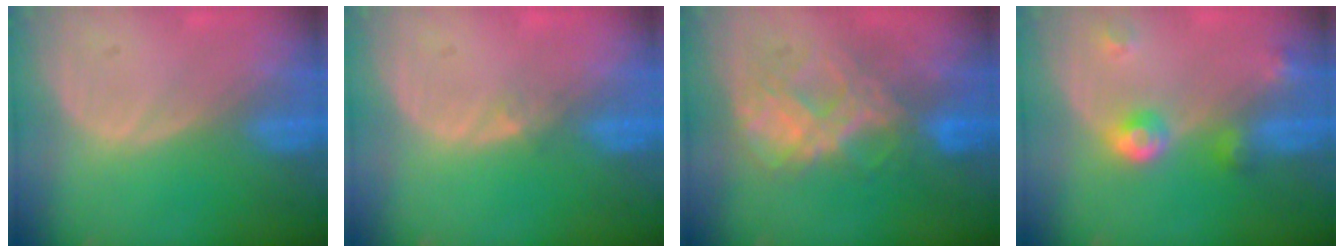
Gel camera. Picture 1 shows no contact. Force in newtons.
{"total": 0.9, "press": 0.7, "slide": 0.6}
{"total": 8.0, "press": 7.4, "slide": 2.9}
{"total": 4.8, "press": 4.3, "slide": 2.0}